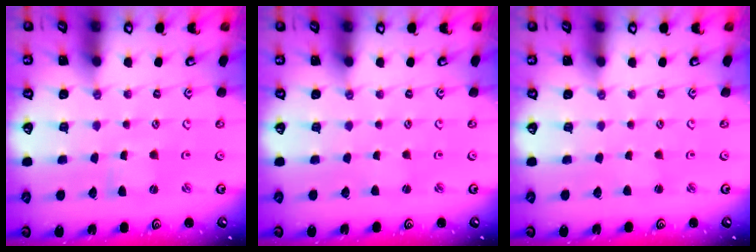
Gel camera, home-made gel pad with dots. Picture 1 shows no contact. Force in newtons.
{"total": 1.6, "press": 1.6, "slide": 0.1}
{"total": 1.6, "press": 1.6, "slide": 0.2}